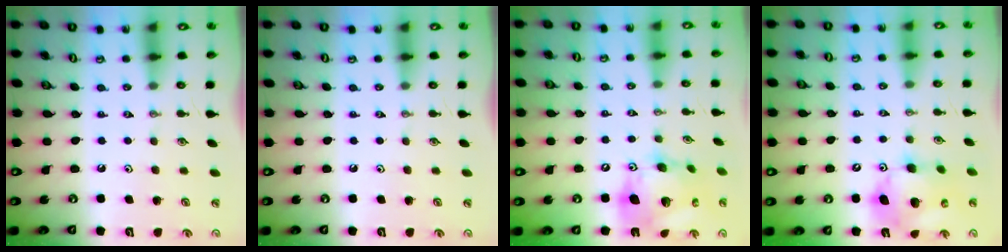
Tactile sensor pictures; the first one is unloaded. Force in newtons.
{"total": 0.0}
{"total": 18.2, "press": 18.1, "slide": 2.3}
{"total": 13.7, "press": 13.4, "slide": 2.4}